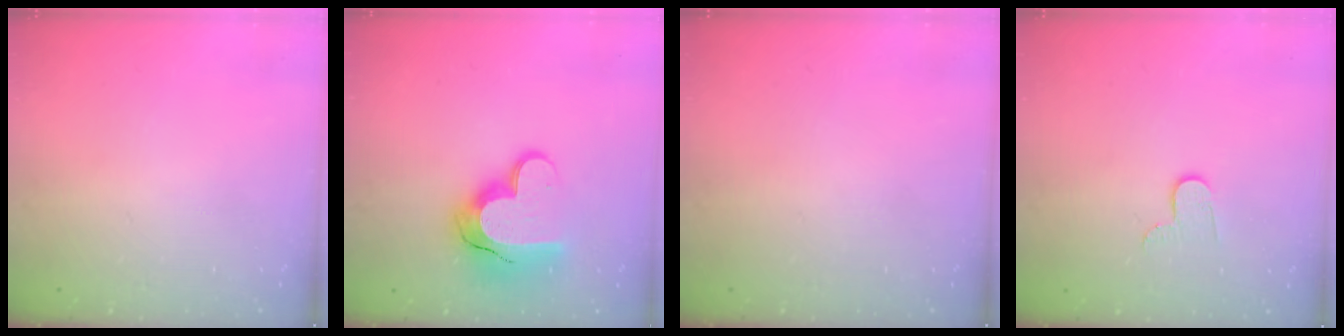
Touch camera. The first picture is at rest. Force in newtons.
{"total": 16.0, "press": 16.0, "slide": 1.0}
{"total": 0.0}
{"total": 4.6, "press": 4.6, "slide": 0.5}